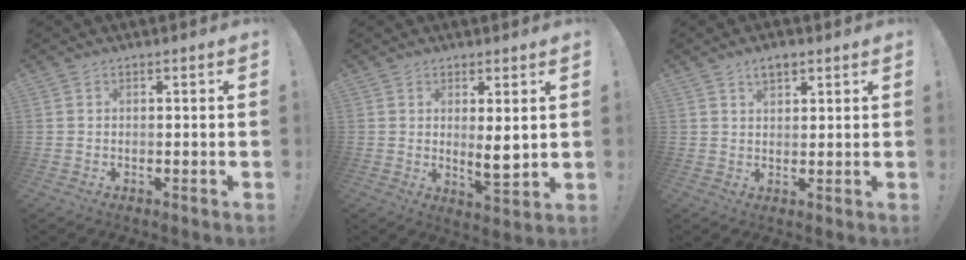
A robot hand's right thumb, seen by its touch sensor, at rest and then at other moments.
{"total": 6.2, "force": [1.4, 1.6, 5.8], "torque": [-0.067, -0.025, 0.023]}
{"total": 3.8, "force": [2.5, 2.0, 2.1], "torque": [-0.024, -0.009, 0.042]}